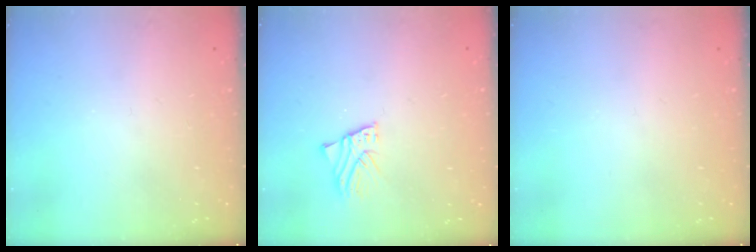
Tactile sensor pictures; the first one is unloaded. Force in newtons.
{"total": 2.3, "press": 2.3, "slide": 0.2}
{"total": 0.0}